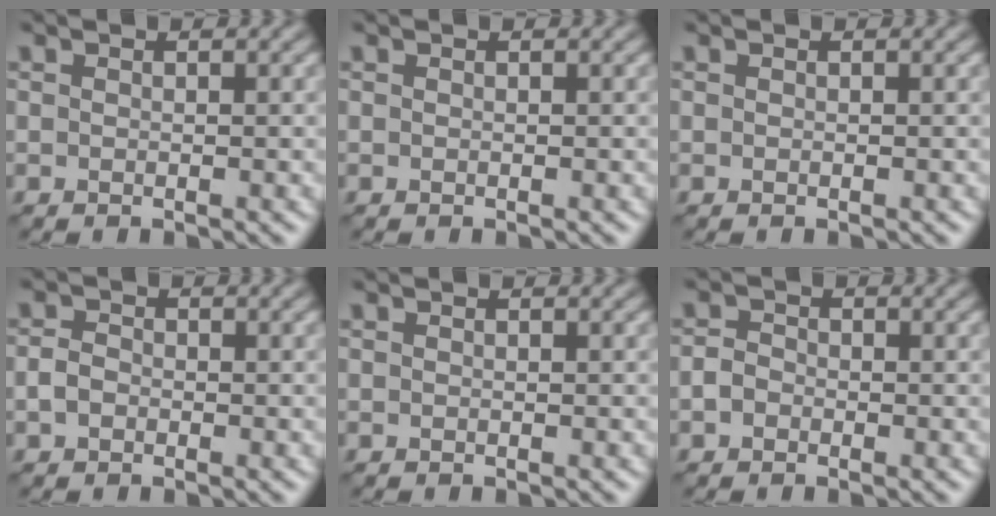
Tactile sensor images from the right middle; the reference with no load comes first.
{"total": 0.0}
{"total": 0.0}
{"total": 1.4, "force": [-0.4, 1.1, 0.8], "torque": [-0.016, 0.002, -0.015]}
{"total": 0.0}
{"total": 1.2, "force": [-0.5, 1.0, 0.5], "torque": [-0.009, 0.002, -0.016]}